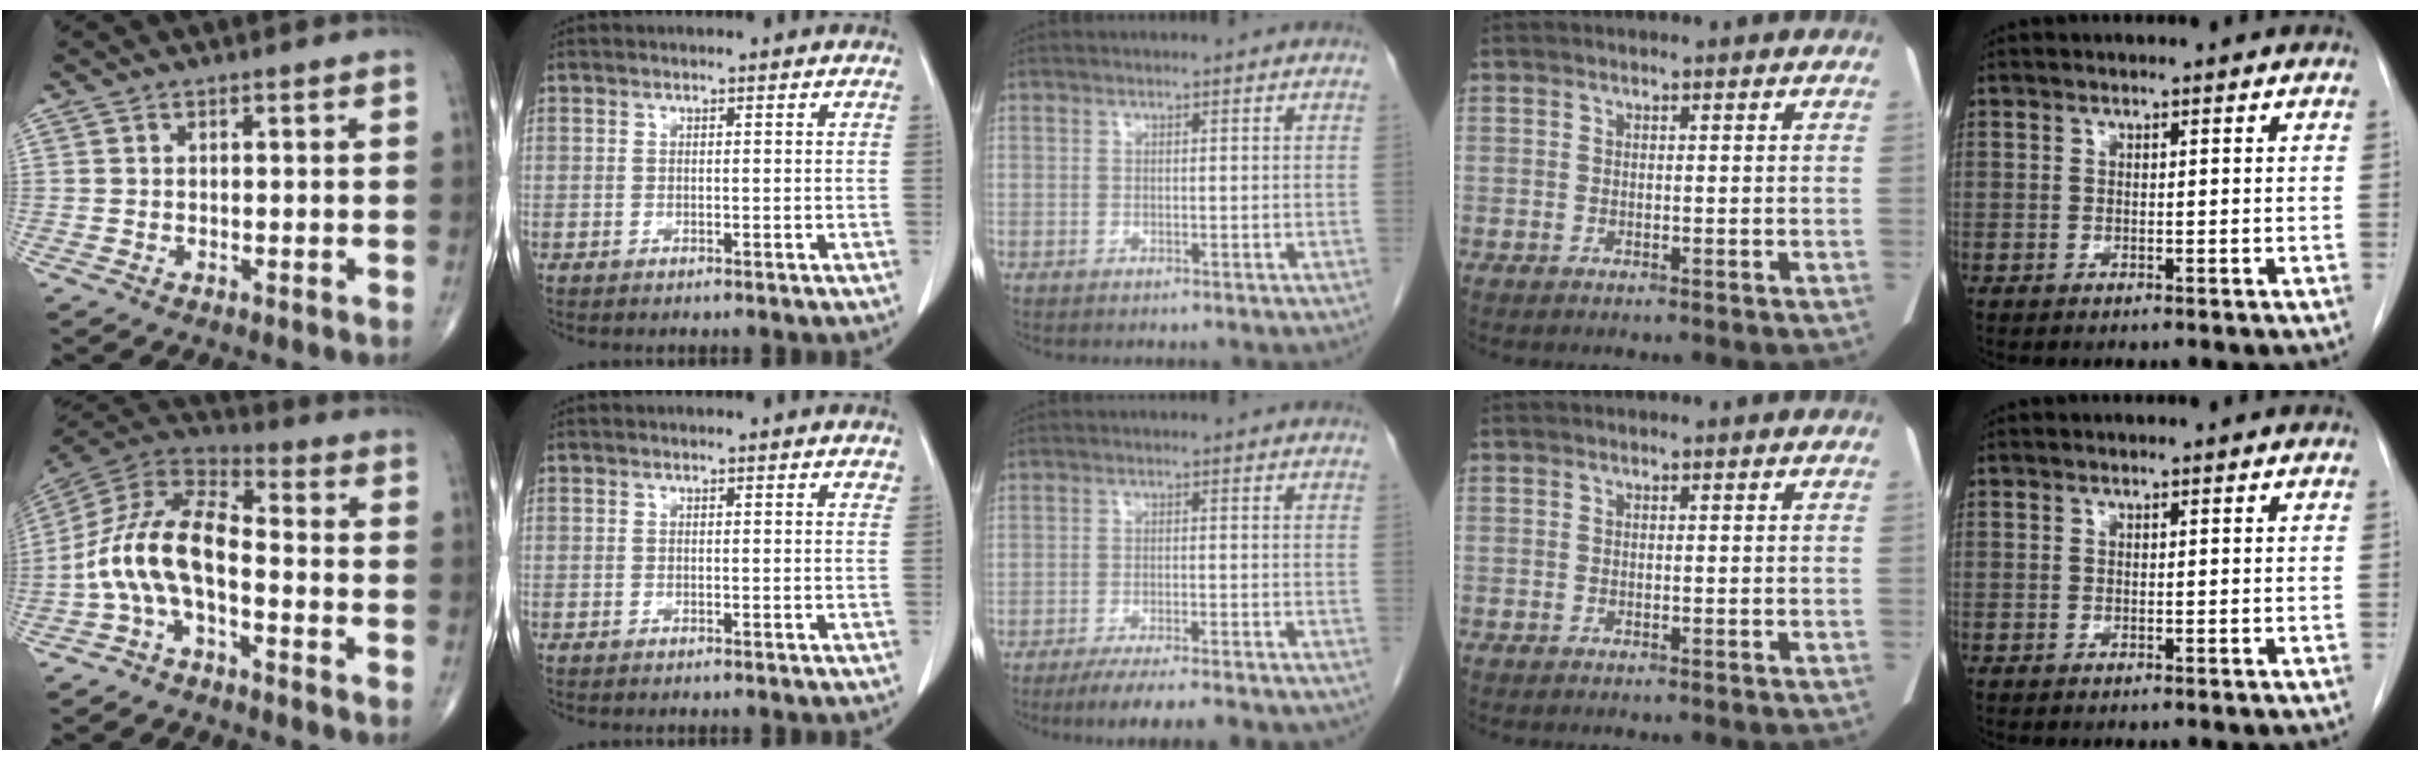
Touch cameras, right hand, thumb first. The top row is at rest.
{"thumb": {"total": 13.0, "force": [-3.7, 6.1, 10.8], "torque": [-0.218, 0.061, -0.082]}, "index": {"total": 0.8, "force": [0.6, 0.2, 0.4], "torque": [-0.005, 0.000, 0.000]}, "middle": {"total": 10.4, "force": [-8.7, 1.0, 5.6], "torque": [-0.067, -0.014, -0.124]}}